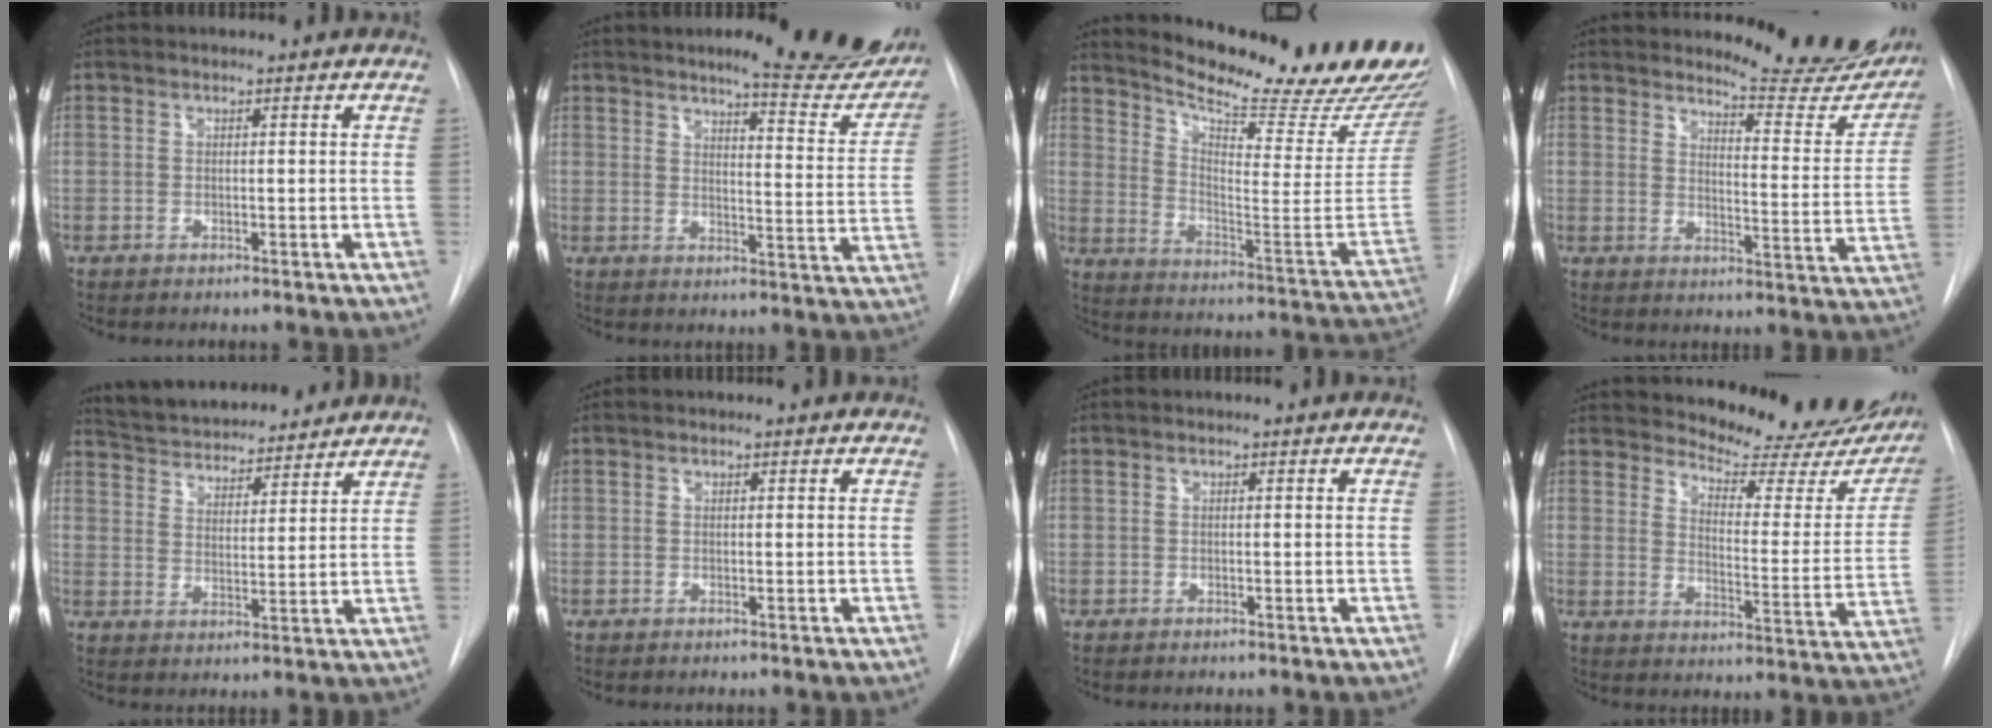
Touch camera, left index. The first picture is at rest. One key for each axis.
{"total": 15.7, "fx": 13.6, "fy": 2.4, "fz": 7.3, "tx": -0.075, "ty": -0.053, "tz": 0.152}
{"total": 28.9, "fx": 25.0, "fy": 3.1, "fz": 14.1, "tx": -0.220, "ty": -0.106, "tz": 0.325}
{"total": 16.1, "fx": 15.1, "fy": 3.0, "fz": 4.8, "tx": -0.044, "ty": -0.076, "tz": 0.167}
{"total": 15.9, "fx": 14.8, "fy": 3.4, "fz": 4.8, "tx": -0.079, "ty": 0.020, "tz": 0.227}
{"total": 0.0}
{"total": 0.0}
{"total": 21.6, "fx": 19.6, "fy": 5.9, "fz": 7.1, "tx": -0.084, "ty": -0.078, "tz": 0.228}